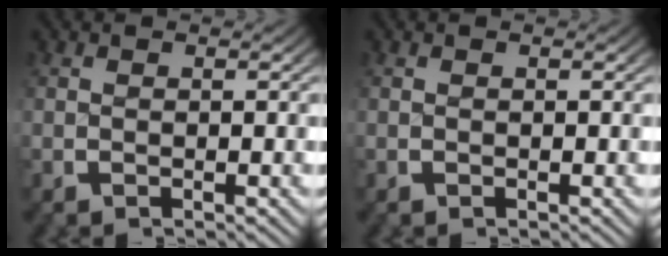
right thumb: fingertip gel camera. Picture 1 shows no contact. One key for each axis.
{"total": 0.0}